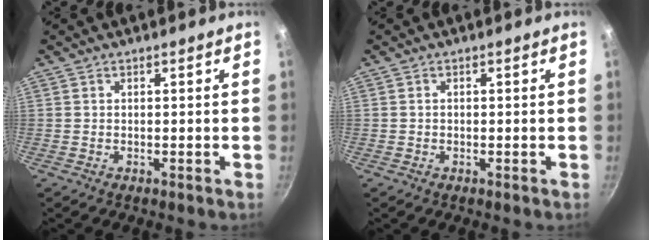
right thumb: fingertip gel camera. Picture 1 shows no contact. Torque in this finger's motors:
{"motor_torque": [-0.35, 0.37, -0.04, 0.63, -0.02]}